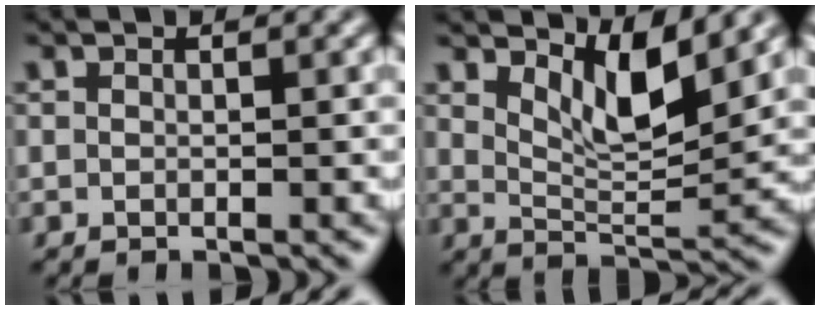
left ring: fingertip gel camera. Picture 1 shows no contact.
{"total": 5.1, "force": [3.1, 1.5, 3.7], "torque": [-0.072, -0.011, 0.053]}